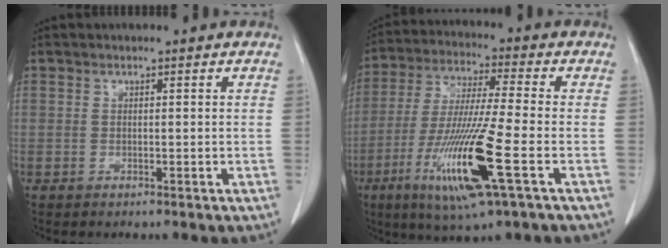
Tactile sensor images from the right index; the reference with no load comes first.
{"total": 15.9, "force": [-5.8, 0.2, 14.8], "torque": [-0.304, -0.029, -0.108]}